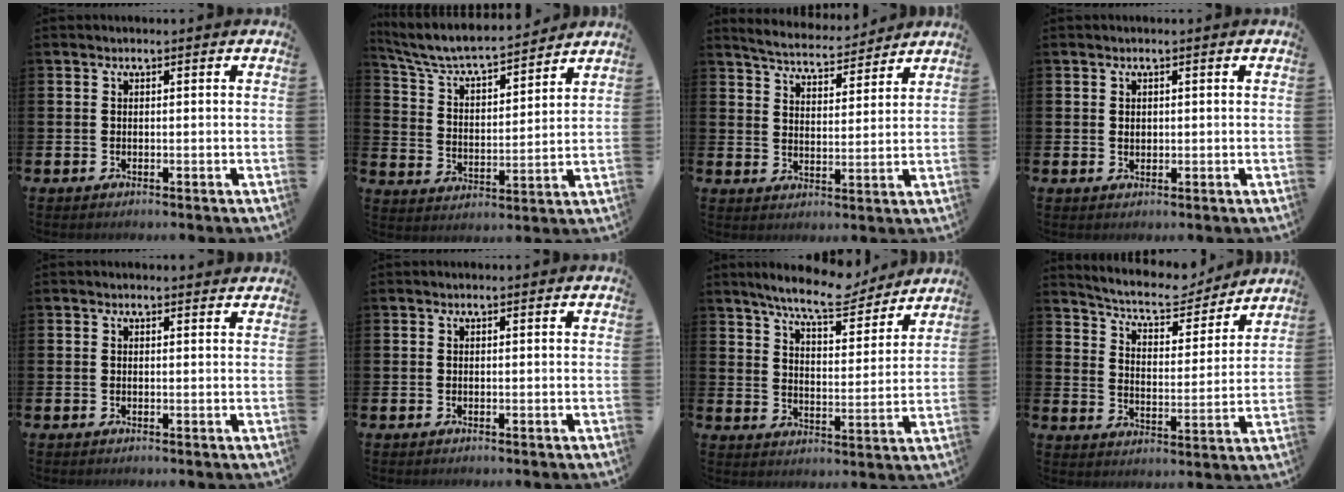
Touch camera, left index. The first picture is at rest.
{"total": 6.9, "force": [6.6, 0.8, 2.1], "torque": [-0.078, -0.050, 0.112]}
{"total": 5.3, "force": [5.2, 0.6, 0.7], "torque": [-0.036, -0.032, 0.093]}
{"total": 0.9, "force": [0.5, 0.6, 0.3], "torque": [0.003, 0.001, 0.007]}
{"total": 0.6, "force": [0.5, 0.1, 0.1], "torque": [0.005, -0.002, 0.008]}
{"total": 0.0}
{"total": 8.9, "force": [8.2, 1.2, 3.2], "torque": [-0.078, -0.047, 0.145]}
{"total": 7.5, "force": [7.0, 1.7, 2.1], "torque": [-0.061, -0.053, 0.117]}